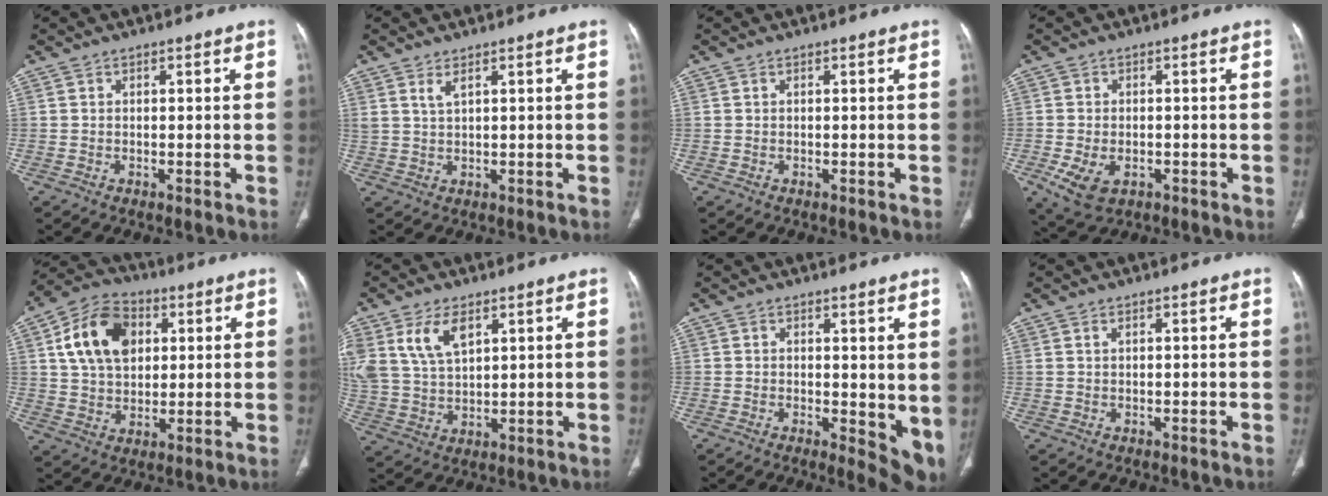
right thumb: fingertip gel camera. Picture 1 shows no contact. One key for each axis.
{"total": 2.2, "fx": 1.4, "fy": 0.6, "fz": 1.6, "tx": -0.038, "ty": -0.008, "tz": 0.036}
{"total": 0.0}
{"total": 6.4, "fx": -2.2, "fy": 4.1, "fz": 4.4, "tx": -0.084, "ty": -0.001, "tz": -0.027}
{"total": 14.4, "fx": 4.1, "fy": 10.0, "fz": 9.5, "tx": -0.147, "ty": 0.005, "tz": 0.068}
{"total": 10.0, "fx": 4.9, "fy": 5.5, "fz": 6.8, "tx": -0.134, "ty": -0.010, "tz": 0.106}
{"total": 7.1, "fx": 0.8, "fy": 3.3, "fz": 6.2, "tx": -0.065, "ty": -0.018, "tz": 0.015}
{"total": 0.5, "fx": 0.4, "fy": 0.1, "fz": 0.4, "tx": -0.010, "ty": 0.004, "tz": 0.009}